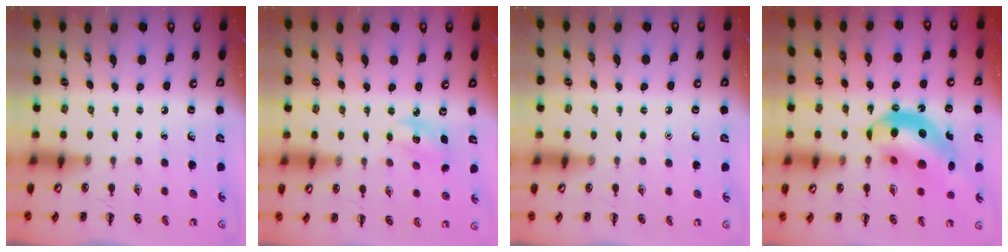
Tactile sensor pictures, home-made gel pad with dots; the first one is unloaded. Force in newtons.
{"total": 3.9, "press": 3.8, "slide": 0.9}
{"total": 1.6, "press": 1.5, "slide": 0.1}
{"total": 15.1, "press": 14.4, "slide": 4.2}